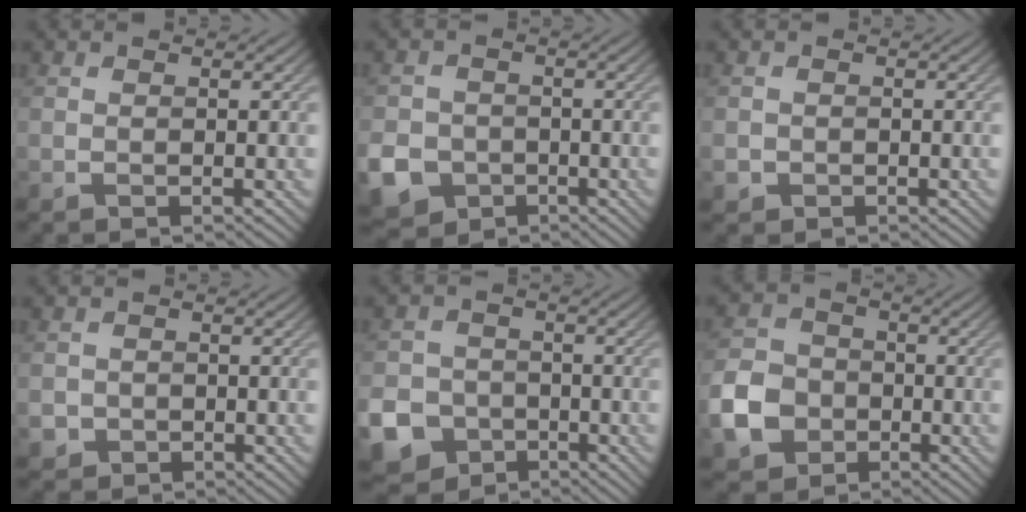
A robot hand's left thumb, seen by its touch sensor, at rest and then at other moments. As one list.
[{"total": 8.3, "force": [-3.6, 7.0, 2.8], "torque": [-0.085, -0.038, -0.084]}, {"total": 1.4, "force": [-0.6, 1.2, 0.2], "torque": [0.001, -0.007, -0.014]}, {"total": 2.0, "force": [-0.8, 1.8, 0.3], "torque": [-0.002, -0.008, -0.016]}, {"total": 11.1, "force": [-5.4, 9.1, 3.1], "torque": [-0.096, -0.050, -0.111]}, {"total": 7.8, "force": [-2.9, 6.3, 3.5], "torque": [-0.094, -0.012, -0.072]}]